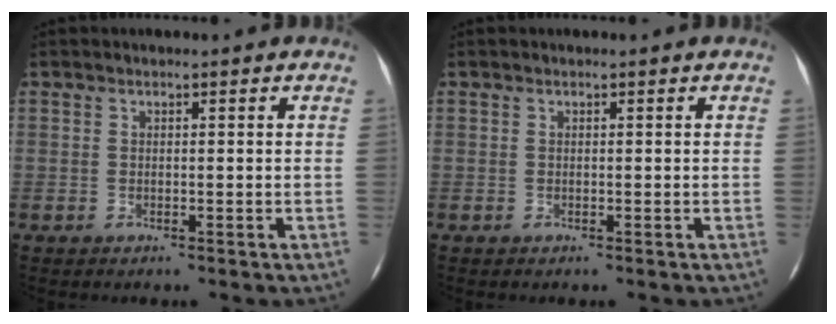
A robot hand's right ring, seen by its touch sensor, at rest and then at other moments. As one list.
[{"total": 0.0}]